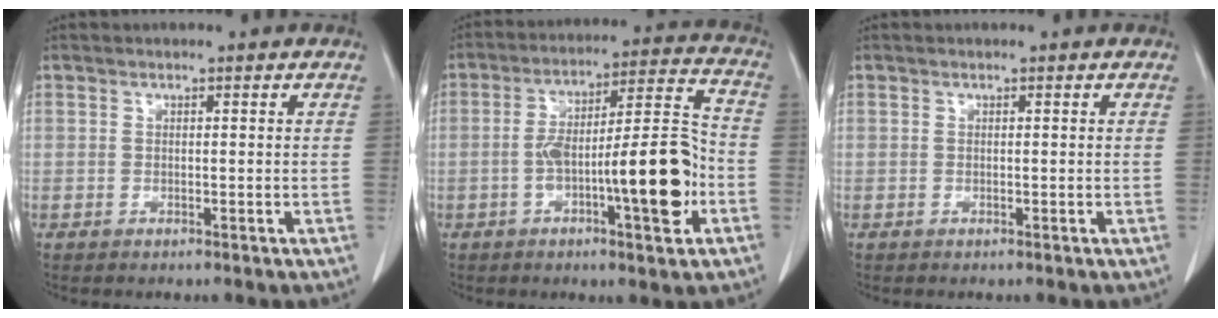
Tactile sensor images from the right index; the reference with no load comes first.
{"total": 15.7, "force": [-4.3, 2.4, 14.9], "torque": [-0.233, 0.020, -0.064]}
{"total": 0.0}